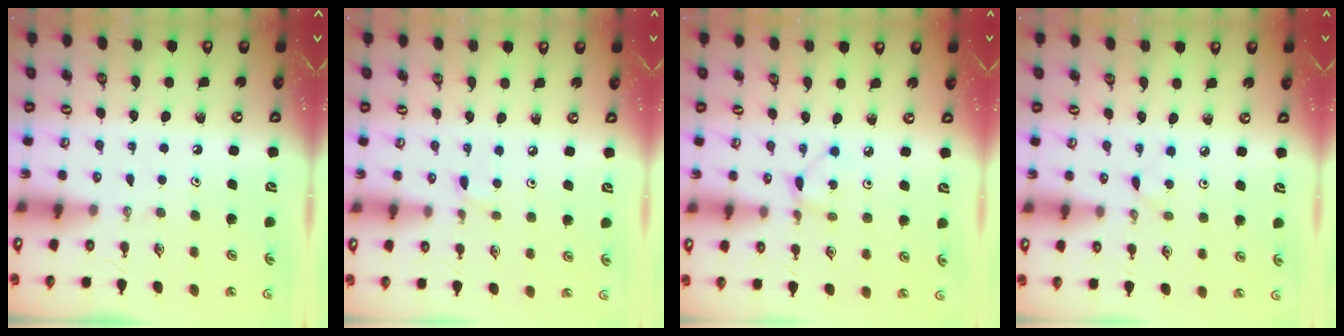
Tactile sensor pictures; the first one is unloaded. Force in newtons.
{"total": 1.9, "press": 1.9, "slide": 0.2}
{"total": 2.5, "press": 2.4, "slide": 0.3}
{"total": 2.9, "press": 2.9, "slide": 0.4}